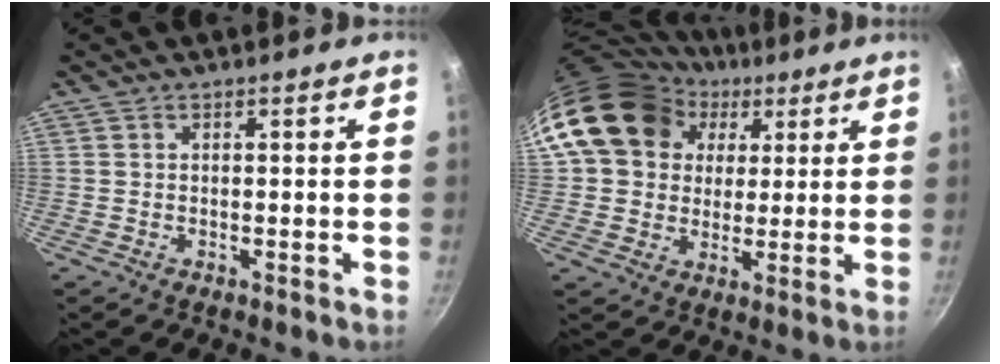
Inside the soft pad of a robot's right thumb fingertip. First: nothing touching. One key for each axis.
{"total": 17.7, "fx": 6.1, "fy": 14.4, "fz": 8.3, "tx": -0.124, "ty": 0.017, "tz": 0.104}